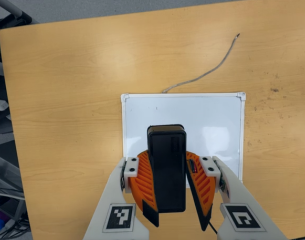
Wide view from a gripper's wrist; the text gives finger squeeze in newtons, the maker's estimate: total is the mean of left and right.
{"total": 11.2, "left": 10.6, "right": 11.7}